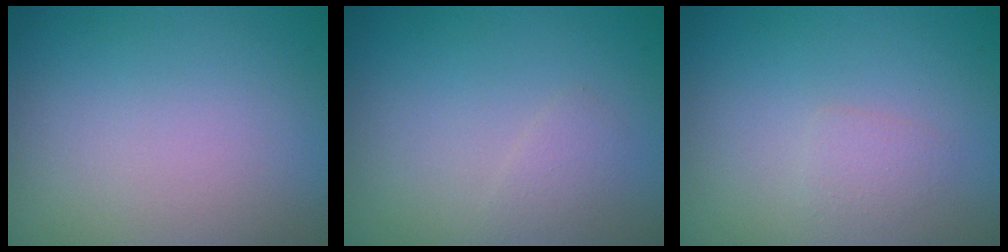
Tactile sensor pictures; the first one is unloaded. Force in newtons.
{"total": 1.0, "press": 1.0, "slide": 0.0}
{"total": 1.0, "press": 1.0, "slide": 0.2}